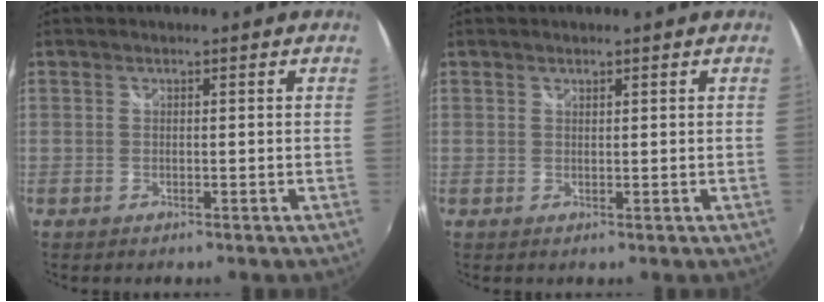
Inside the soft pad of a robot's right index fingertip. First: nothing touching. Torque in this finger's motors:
{"motor_torque": [-0.03, 0.13, -0.05, 0.00]}